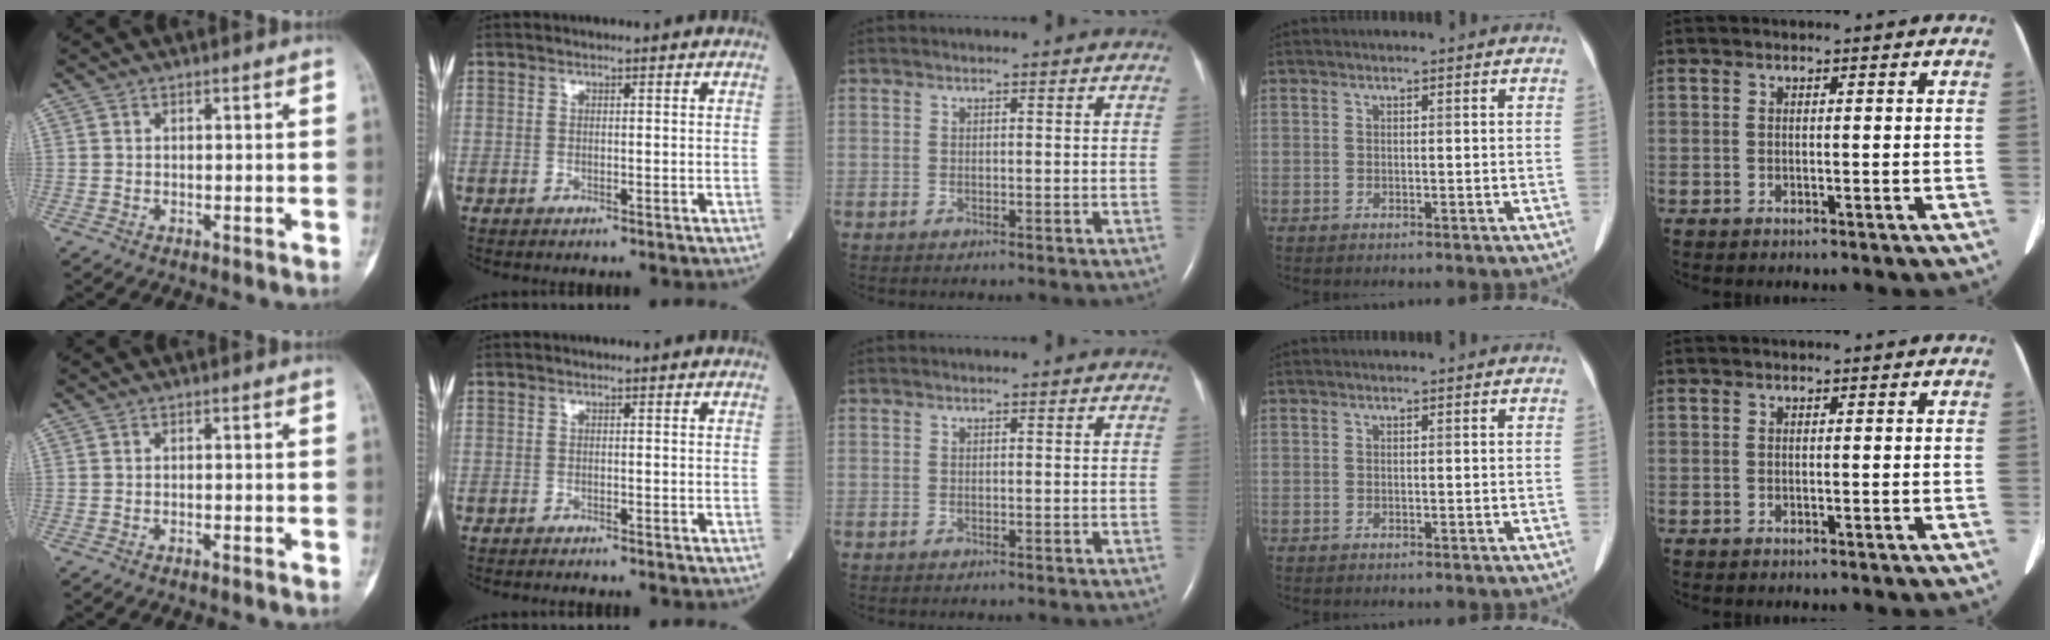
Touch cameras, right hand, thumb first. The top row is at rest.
{"thumb": {"total": 0.9, "force": [-0.8, 0.1, 0.5], "torque": [-0.014, 0.005, -0.008]}, "index": {"total": 1.5, "force": [-1.4, 0.0, 0.6], "torque": [-0.009, -0.001, -0.018]}}